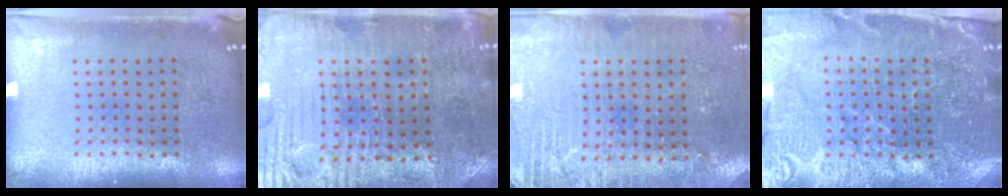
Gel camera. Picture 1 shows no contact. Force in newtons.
{"total": 3.7, "press": 3.7, "slide": 0.6}
{"total": 2.9, "press": 2.9, "slide": 0.4}
{"total": 4.2, "press": 3.9, "slide": 1.3}